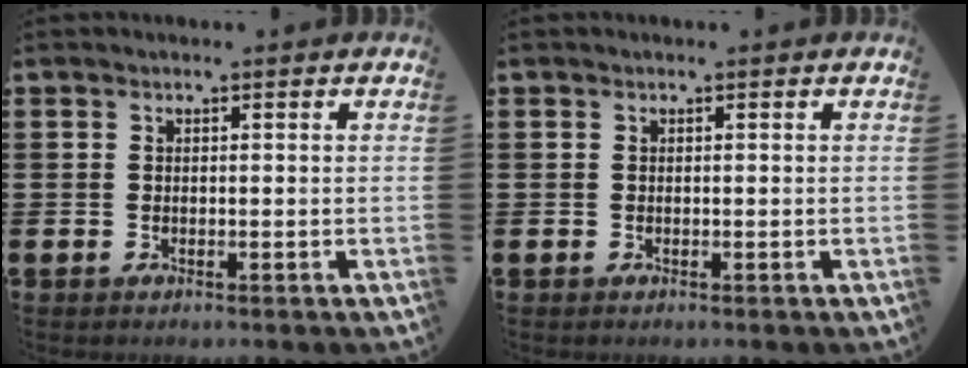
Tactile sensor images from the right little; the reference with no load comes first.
{"total": 0.0}